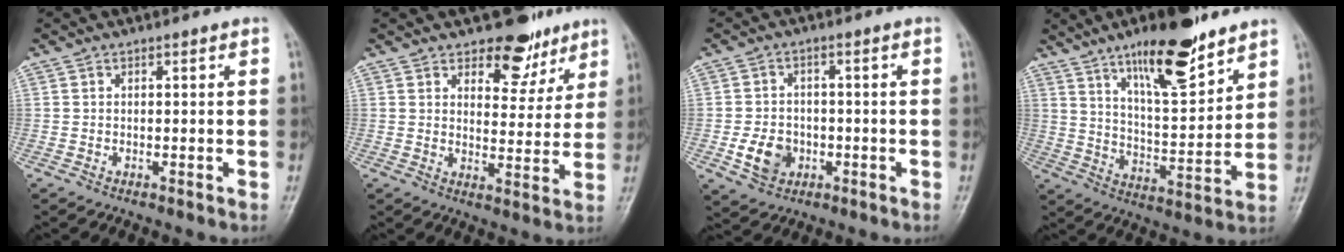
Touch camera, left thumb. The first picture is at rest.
{"total": 9.2, "force": [6.4, 5.1, 4.1], "torque": [-0.011, -0.036, 0.092]}
{"total": 6.6, "force": [-1.9, 5.4, 3.4], "torque": [-0.045, 0.009, -0.031]}
{"total": 16.2, "force": [10.9, 4.5, 11.1], "torque": [-0.156, -0.064, 0.188]}